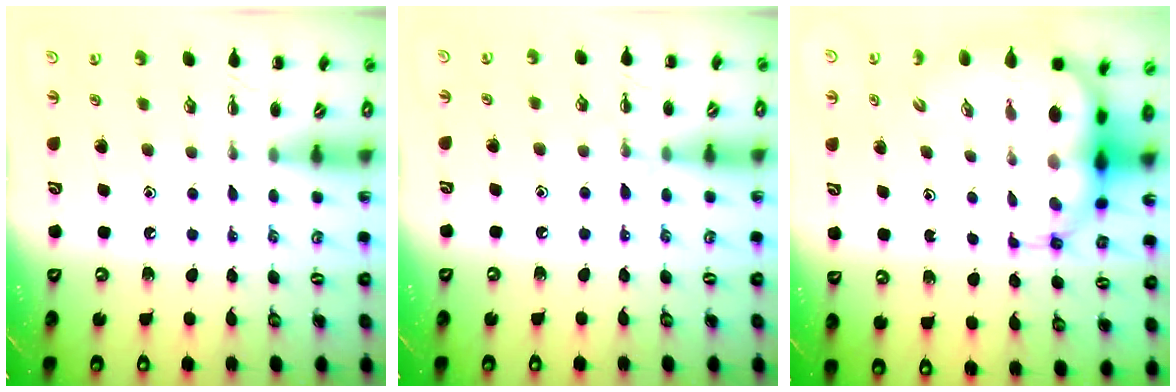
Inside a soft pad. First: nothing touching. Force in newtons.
{"total": 4.6, "press": 4.3, "slide": 1.5}
{"total": 12.0, "press": 11.5, "slide": 3.2}